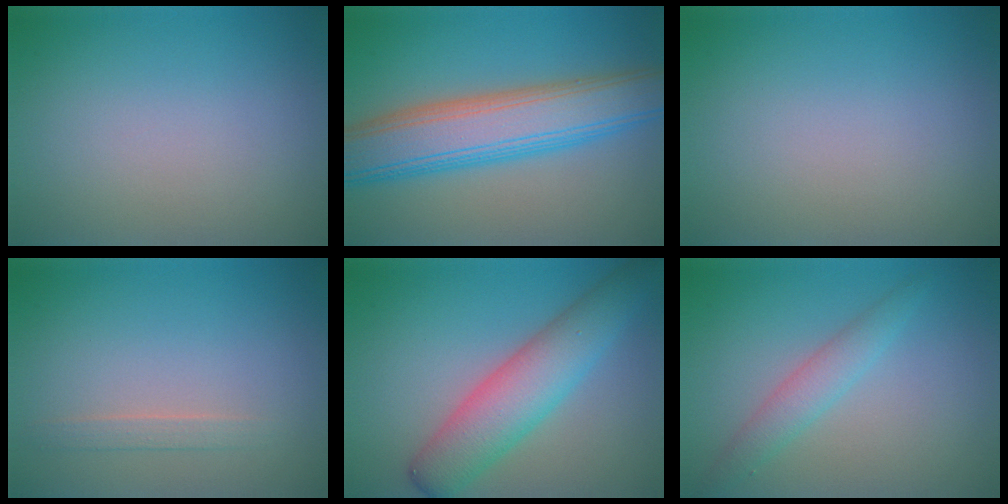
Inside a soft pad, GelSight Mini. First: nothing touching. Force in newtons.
{"total": 8.6, "press": 8.6, "slide": 0.1}
{"total": 0.0}
{"total": 1.1, "press": 1.1, "slide": 0.1}
{"total": 6.3, "press": 6.3, "slide": 0.2}
{"total": 2.4, "press": 2.4, "slide": 0.1}